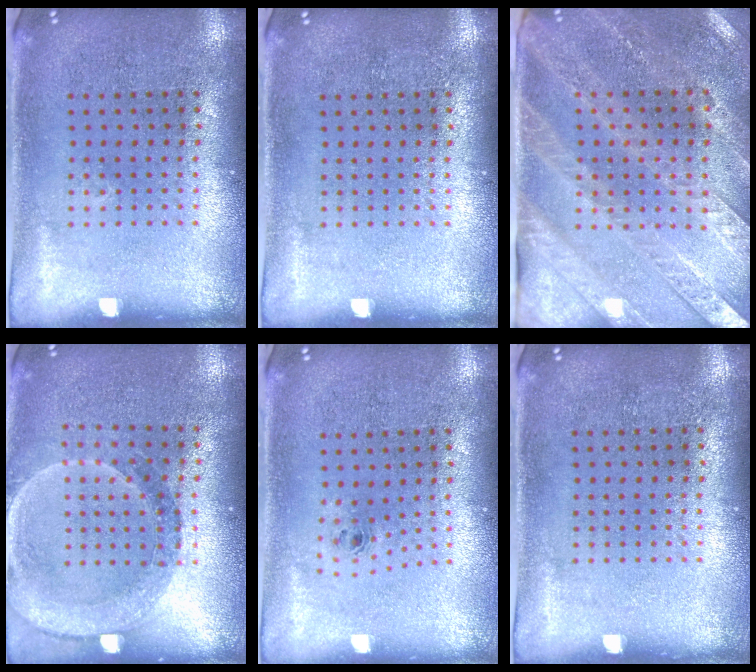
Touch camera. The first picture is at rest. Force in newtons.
{"total": 0.0}
{"total": 2.8, "press": 2.6, "slide": 1.0}
{"total": 1.5, "press": 1.4, "slide": 0.5}
{"total": 0.7, "press": 0.4, "slide": 0.6}
{"total": 0.0}